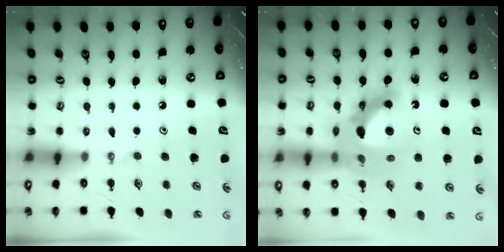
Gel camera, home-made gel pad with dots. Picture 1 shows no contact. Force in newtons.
{"total": 17.1, "press": 16.9, "slide": 2.5}